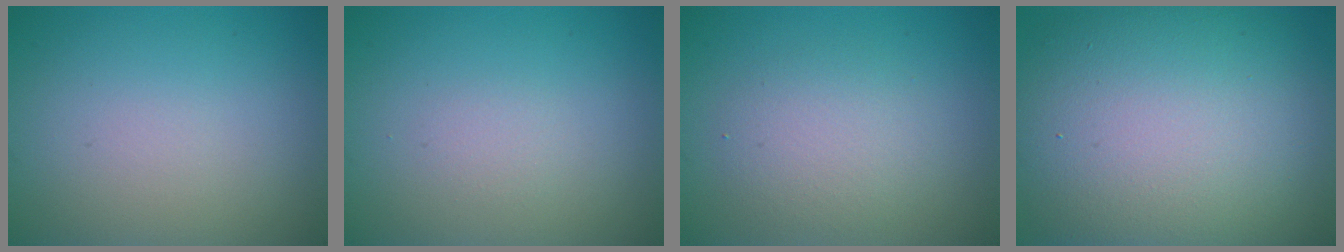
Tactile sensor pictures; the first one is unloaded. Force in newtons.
{"total": 0.8, "press": 0.7, "slide": 0.1}
{"total": 2.9, "press": 2.9, "slide": 0.4}
{"total": 15.2, "press": 15.2, "slide": 0.8}